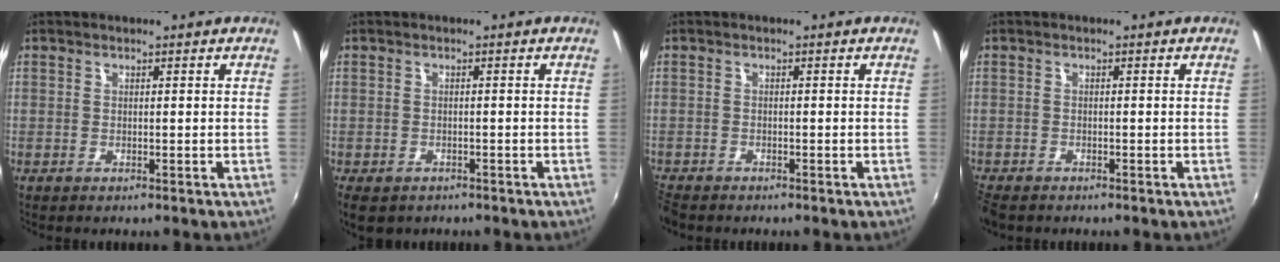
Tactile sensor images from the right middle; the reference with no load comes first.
{"total": 5.3, "force": [-3.4, 3.2, 2.6], "torque": [-0.060, -0.023, -0.049]}
{"total": 3.7, "force": [-3.4, 1.2, 1.0], "torque": [-0.037, -0.019, -0.067]}
{"total": 3.8, "force": [-3.2, 1.4, 1.5], "torque": [-0.043, -0.020, -0.063]}